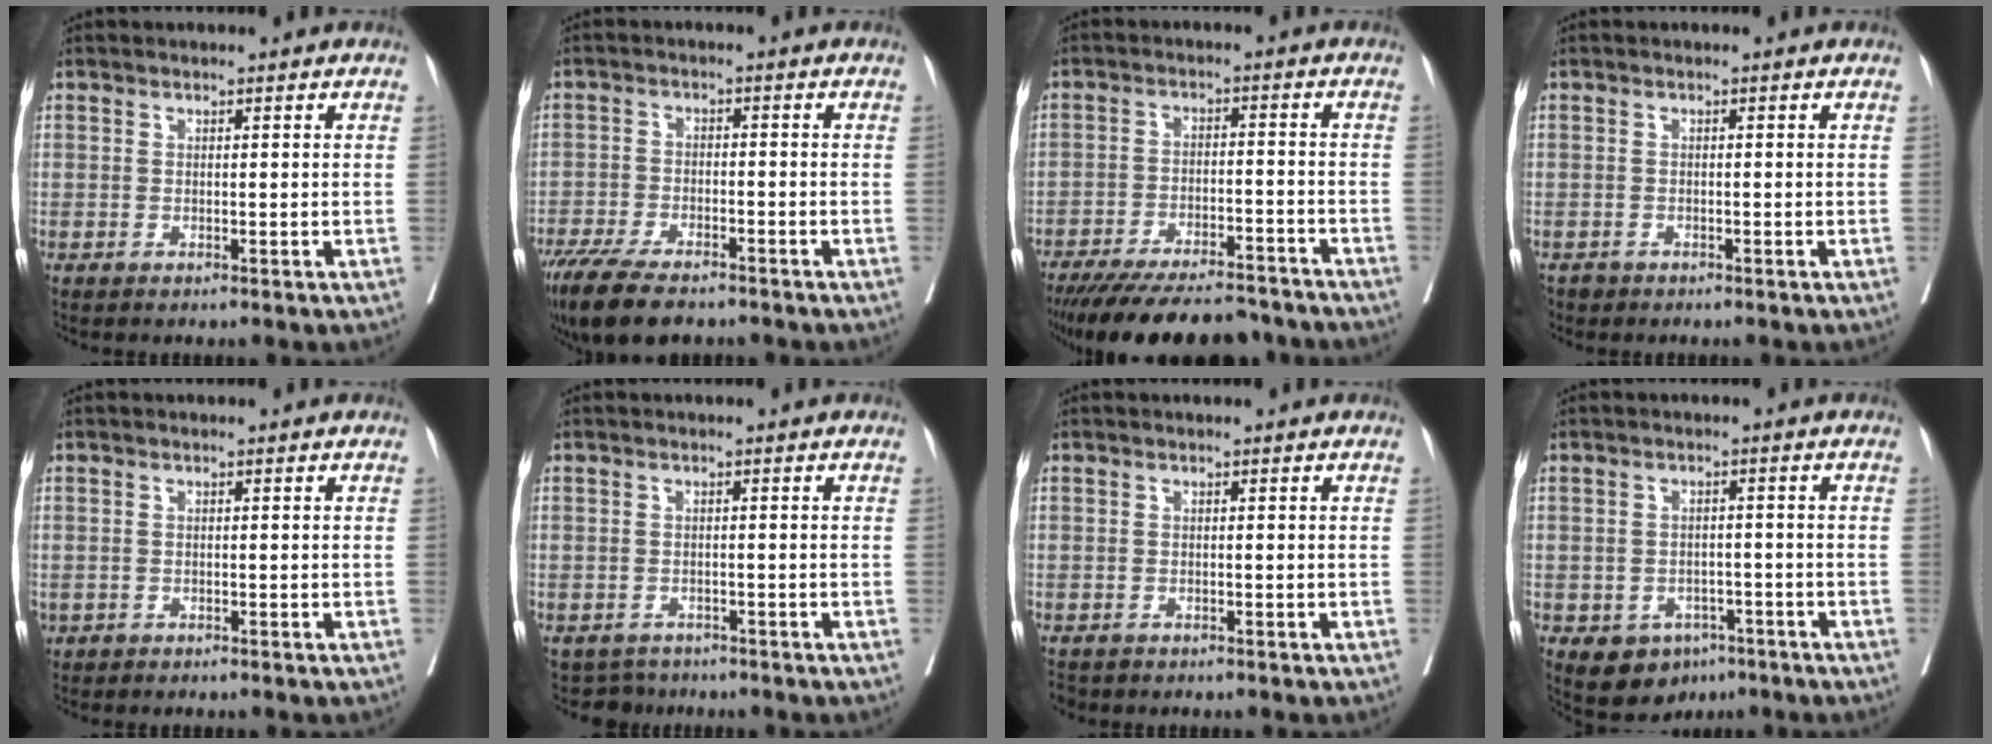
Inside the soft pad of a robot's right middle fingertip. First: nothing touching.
{"total": 11.1, "force": [-8.7, 3.1, 6.2], "torque": [-0.104, -0.021, -0.144]}
{"total": 18.7, "force": [-16.5, 4.0, 7.8], "torque": [-0.136, -0.018, -0.238]}
{"total": 1.3, "force": [-1.0, 0.8, -0.1], "torque": [-0.005, 0.002, -0.017]}
{"total": 0.9, "force": [-0.5, 0.7, 0.2], "torque": [-0.009, 0.002, -0.006]}
{"total": 3.0, "force": [-2.4, 1.6, -0.5], "torque": [0.008, 0.000, -0.039]}
{"total": 1.9, "force": [-1.5, 1.1, 0.2], "torque": [-0.008, -0.001, -0.026]}
{"total": 6.4, "force": [-3.6, 4.7, 2.4], "torque": [-0.032, 0.004, -0.044]}